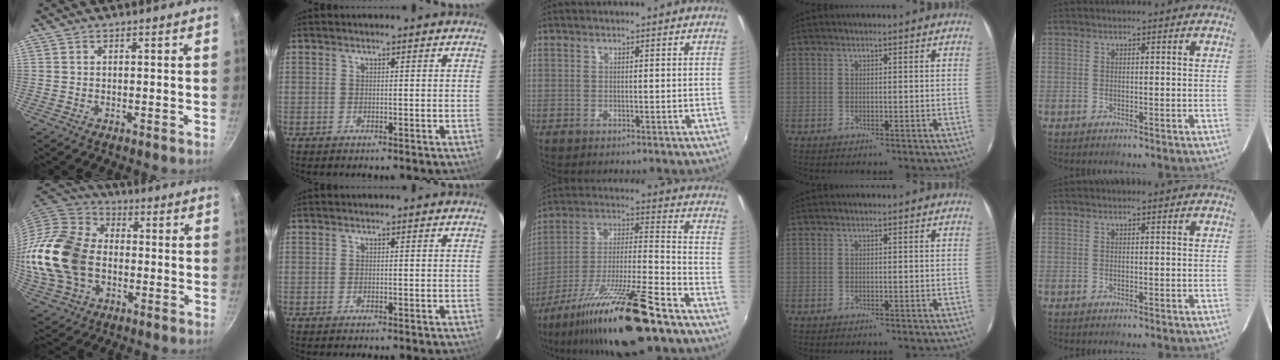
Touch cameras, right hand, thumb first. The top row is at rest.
{"thumb": {"total": 20.9, "force": [-1.9, 15.3, 14.1], "torque": [-0.272, 0.032, -0.033]}, "middle": {"total": 21.0, "force": [-14.3, 2.7, 15.1], "torque": [-0.269, -0.025, -0.247]}}